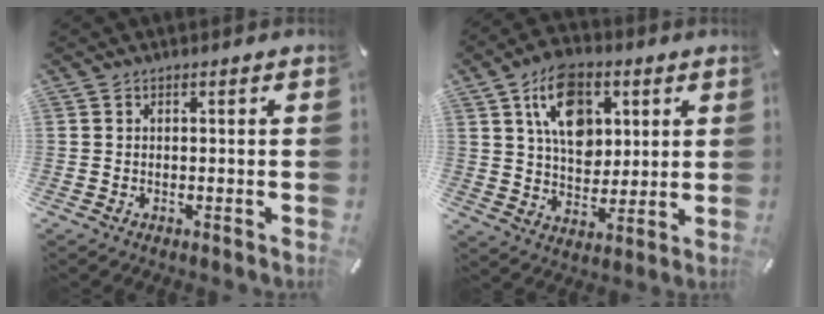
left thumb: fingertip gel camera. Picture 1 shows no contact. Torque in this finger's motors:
{"motor_torque": [2.46, 2.55, 2.07, -0.70, 0.27]}